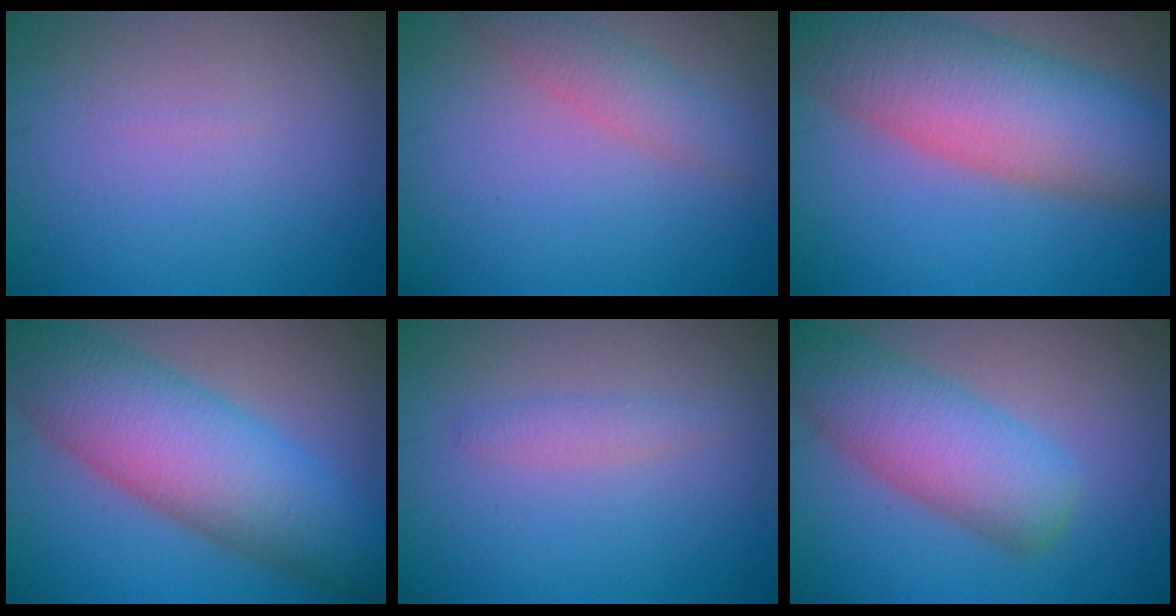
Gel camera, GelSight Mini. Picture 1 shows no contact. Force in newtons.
{"total": 2.6, "press": 2.6, "slide": 0.1}
{"total": 11.0, "press": 10.9, "slide": 0.8}
{"total": 10.4, "press": 10.4, "slide": 0.3}
{"total": 1.3, "press": 1.3, "slide": 0.1}
{"total": 6.7, "press": 6.7, "slide": 0.4}